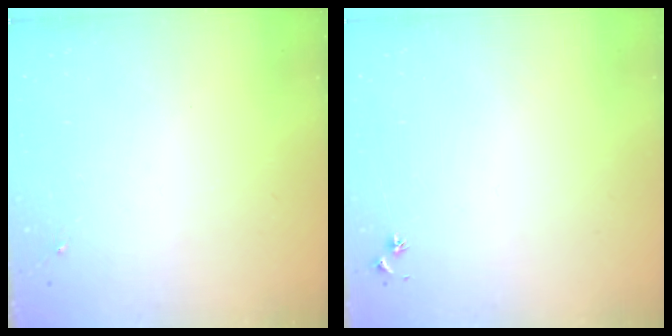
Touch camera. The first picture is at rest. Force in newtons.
{"total": 3.0, "press": 2.9, "slide": 0.3}